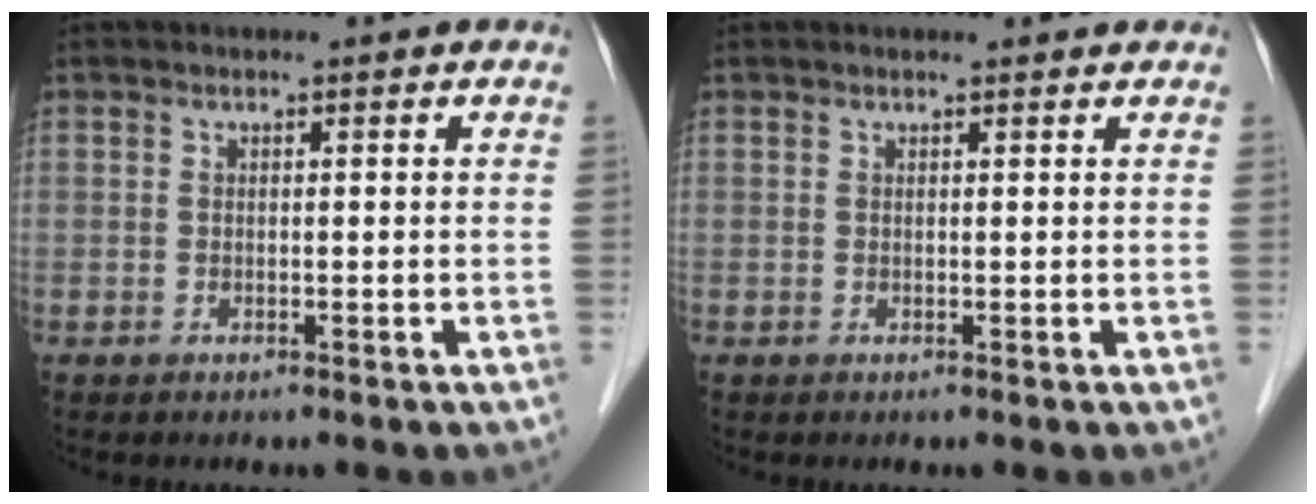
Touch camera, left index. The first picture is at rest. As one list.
[{"total": 1.4, "force": [1.4, 0.0, 0.1], "torque": [-0.011, 0.003, 0.015]}]